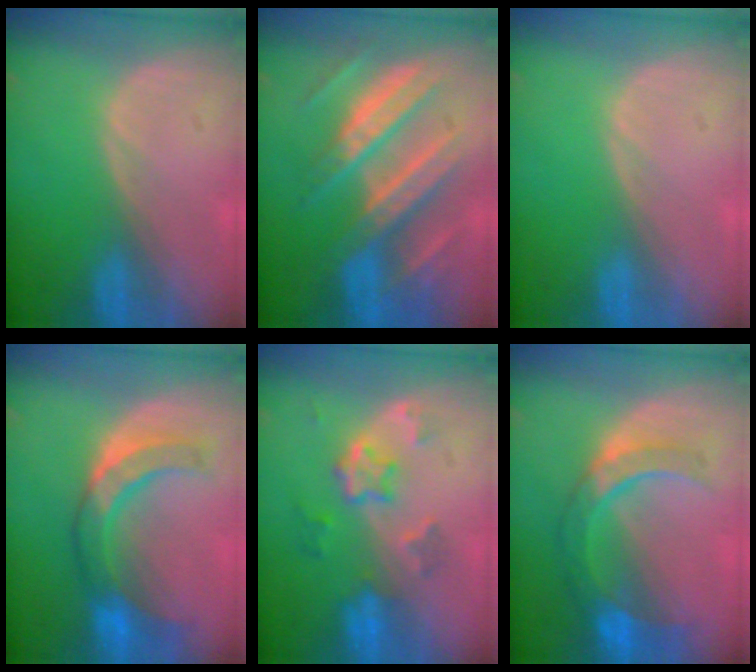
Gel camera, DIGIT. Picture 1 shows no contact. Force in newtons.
{"total": 11.0, "press": 11.0, "slide": 1.1}
{"total": 0.0}
{"total": 7.9, "press": 7.9, "slide": 0.2}
{"total": 6.1, "press": 5.5, "slide": 2.7}
{"total": 9.0, "press": 7.7, "slide": 4.5}